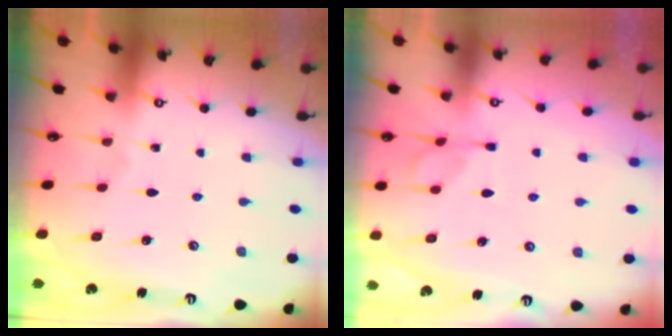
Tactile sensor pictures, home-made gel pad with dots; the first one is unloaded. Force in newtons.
{"total": 2.1, "press": 1.7, "slide": 1.1}